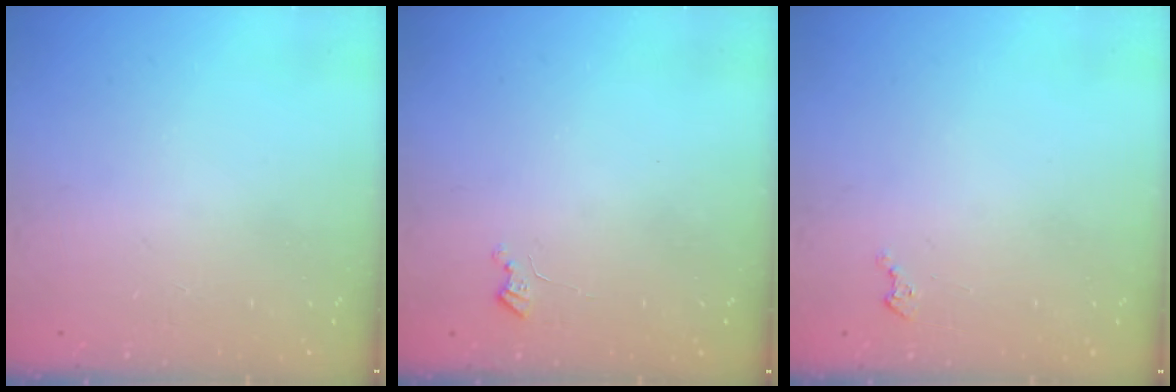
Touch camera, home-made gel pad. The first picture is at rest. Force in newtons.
{"total": 2.7, "press": 2.7, "slide": 0.3}
{"total": 1.6, "press": 1.5, "slide": 0.2}